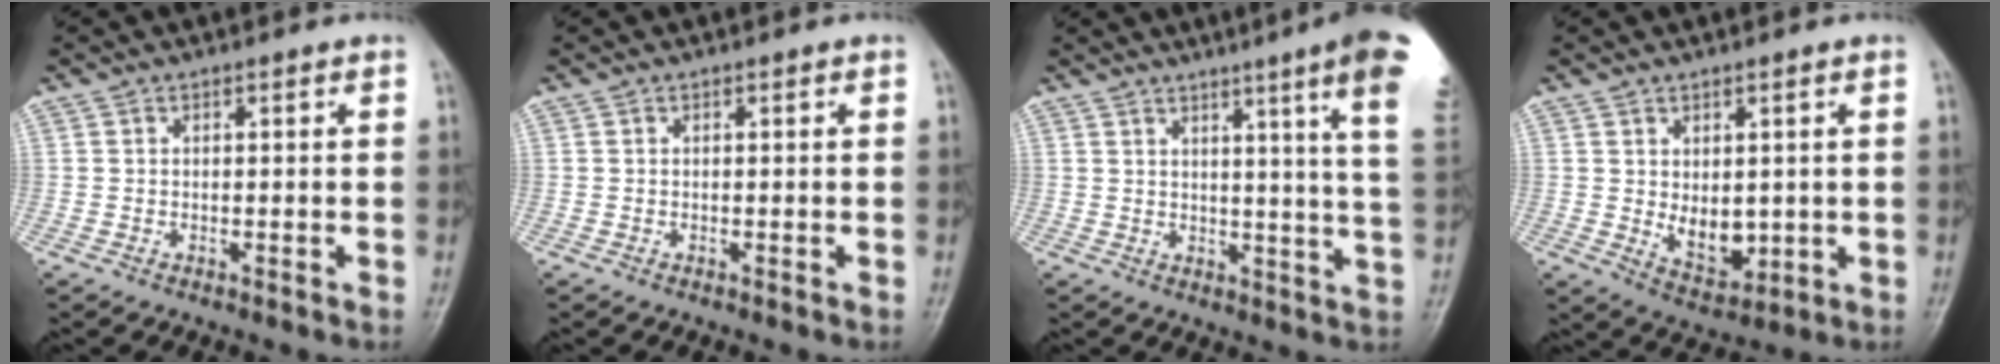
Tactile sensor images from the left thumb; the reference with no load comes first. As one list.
[{"total": 0.0}, {"total": 15.0, "force": [8.6, -0.4, 12.3], "torque": [-0.151, -0.045, 0.086]}, {"total": 6.7, "force": [0.1, 4.2, 5.2], "torque": [-0.058, -0.018, 0.021]}]